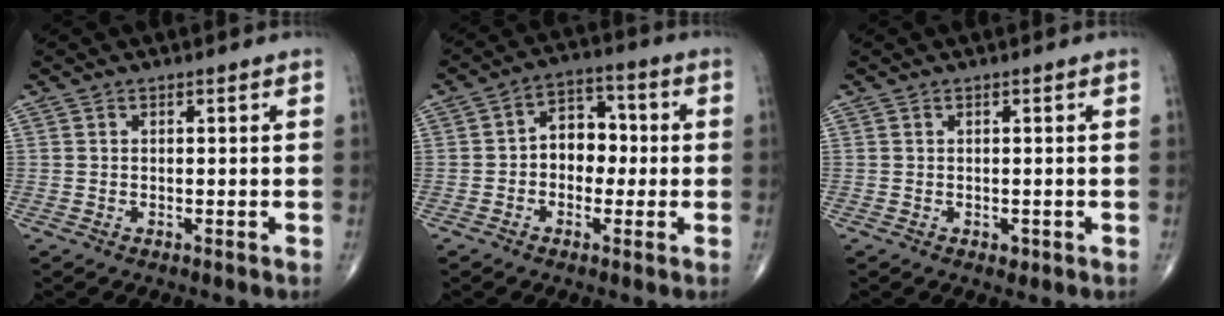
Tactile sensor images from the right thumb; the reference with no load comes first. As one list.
[{"total": 7.8, "force": [-0.4, 5.9, 5.2], "torque": [-0.044, 0.028, -0.019]}, {"total": 1.0, "force": [-0.3, 0.7, 0.7], "torque": [-0.003, 0.000, -0.004]}]